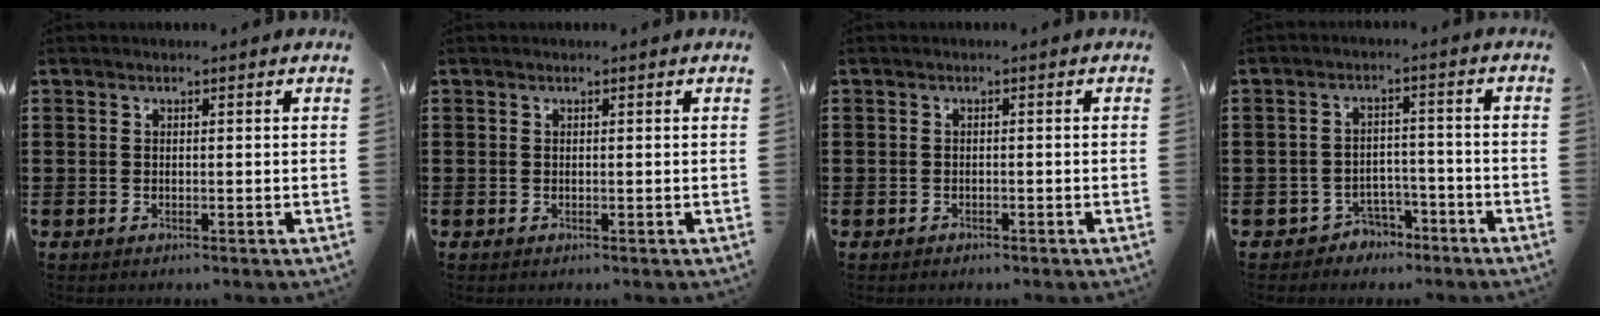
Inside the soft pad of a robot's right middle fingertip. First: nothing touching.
{"total": 0.0}
{"total": 0.9, "force": [-0.8, 0.5, -0.1], "torque": [0.001, 0.004, -0.018]}
{"total": 3.7, "force": [-3.4, 1.5, 0.2], "torque": [-0.012, 0.008, -0.072]}